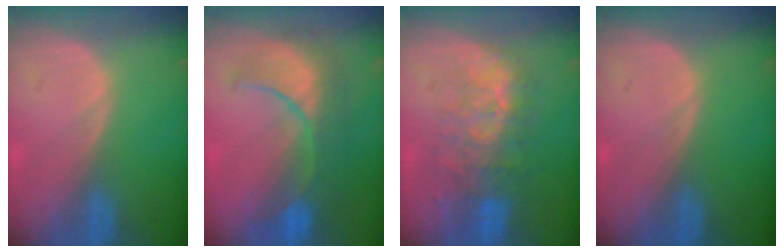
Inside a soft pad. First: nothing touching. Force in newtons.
{"total": 9.7, "press": 8.9, "slide": 3.7}
{"total": 9.8, "press": 8.4, "slide": 5.0}
{"total": 0.0}